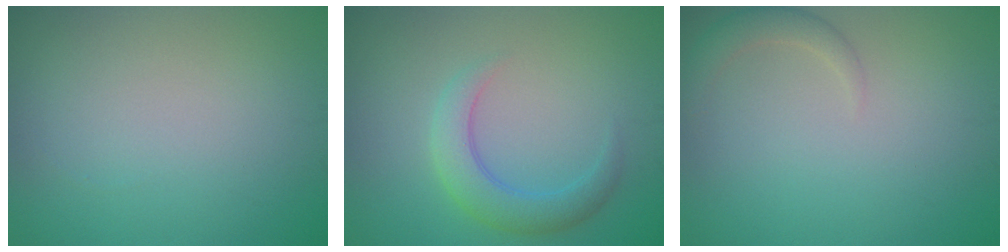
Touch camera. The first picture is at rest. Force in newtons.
{"total": 3.4, "press": 3.4, "slide": 0.0}
{"total": 1.7, "press": 1.7, "slide": 0.1}